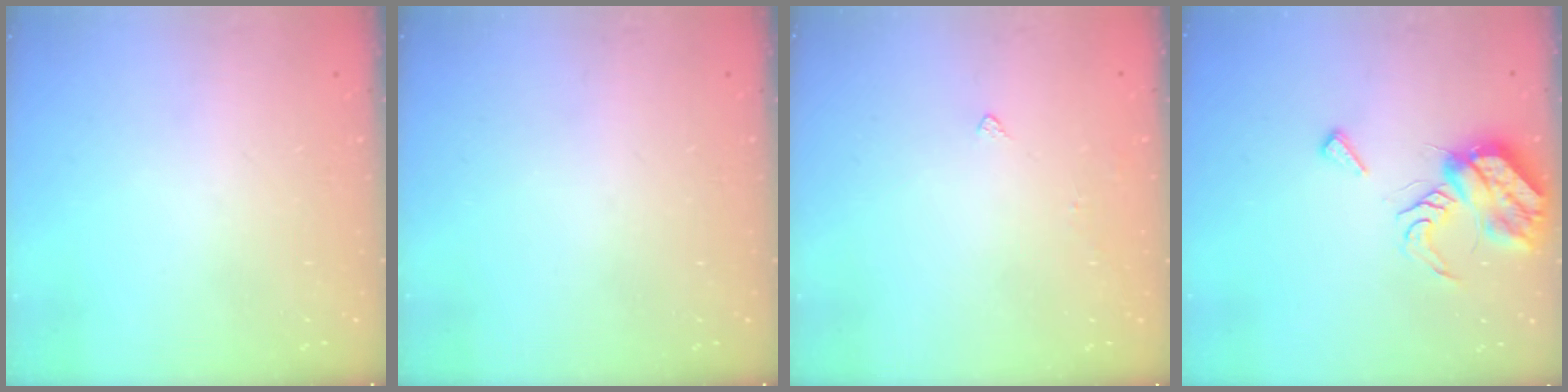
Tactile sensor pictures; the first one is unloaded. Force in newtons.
{"total": 0.0}
{"total": 2.9, "press": 2.8, "slide": 0.8}
{"total": 9.2, "press": 9.2, "slide": 0.3}